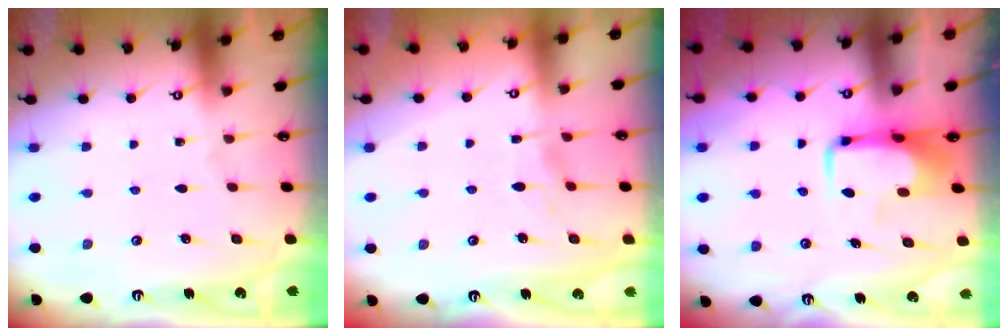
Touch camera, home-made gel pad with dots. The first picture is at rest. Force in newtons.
{"total": 1.2, "press": 0.8, "slide": 0.9}
{"total": 6.9, "press": 6.7, "slide": 1.6}